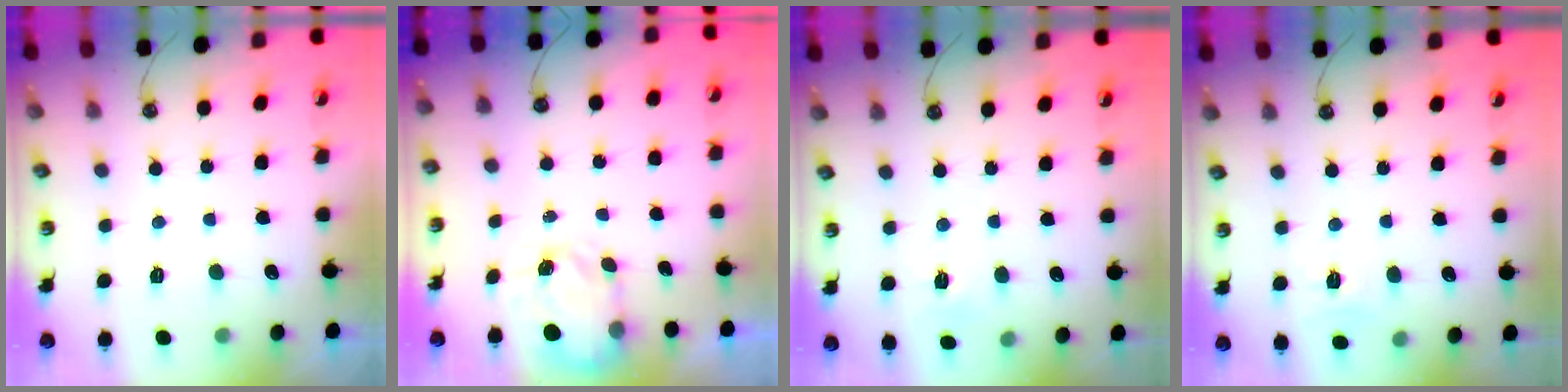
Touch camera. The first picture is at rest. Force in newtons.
{"total": 3.5, "press": 3.4, "slide": 0.6}
{"total": 5.1, "press": 5.0, "slide": 0.7}
{"total": 6.0, "press": 5.9, "slide": 0.5}